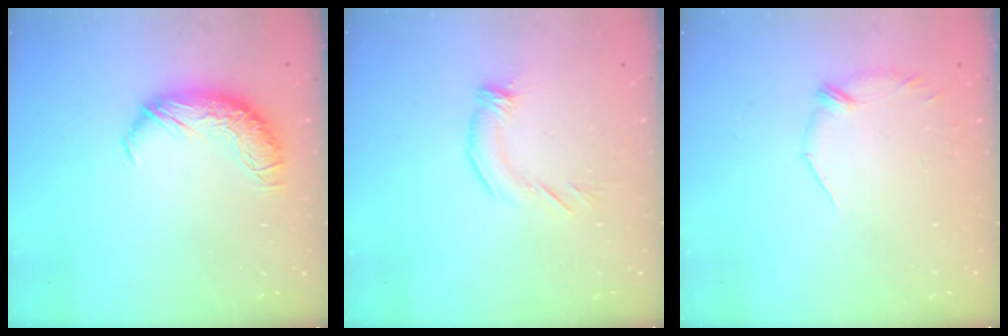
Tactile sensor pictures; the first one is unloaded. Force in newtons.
{"total": 2.4, "press": 2.3, "slide": 0.9}
{"total": 5.6, "press": 5.5, "slide": 1.1}